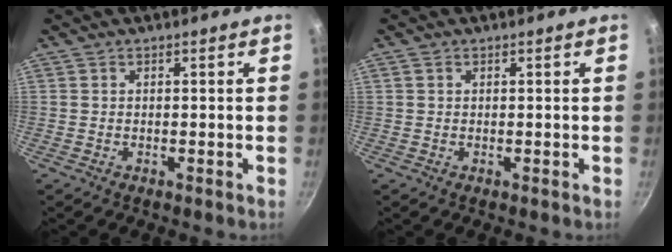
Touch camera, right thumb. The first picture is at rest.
{"total": 0.6, "force": [0.2, 0.5, 0.3], "torque": [-0.005, 0.002, 0.003]}